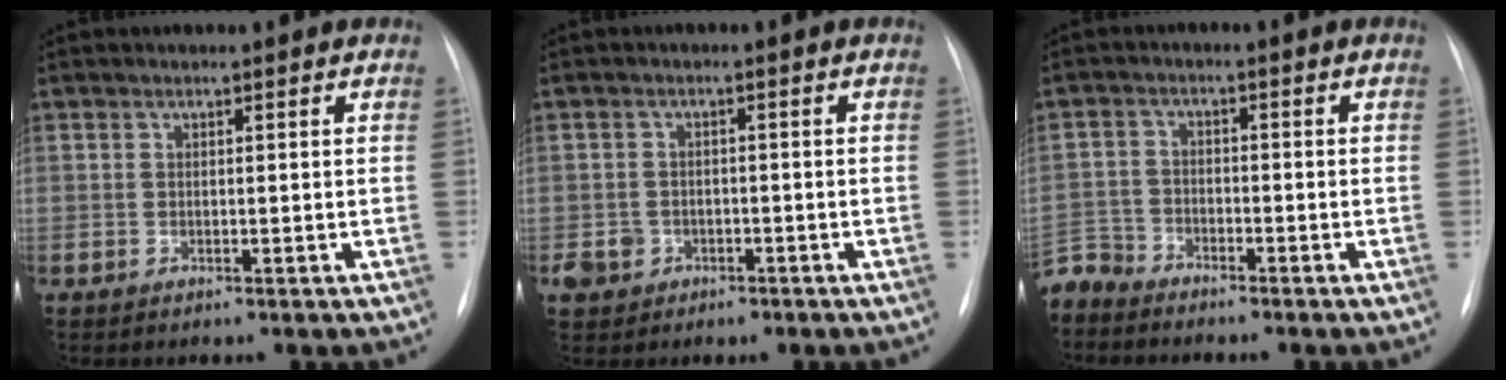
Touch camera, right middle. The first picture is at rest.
{"total": 3.3, "force": [-1.5, 2.9, 0.4], "torque": [-0.002, 0.011, -0.020]}
{"total": 5.2, "force": [-5.0, 1.3, -0.3], "torque": [0.009, -0.006, -0.102]}